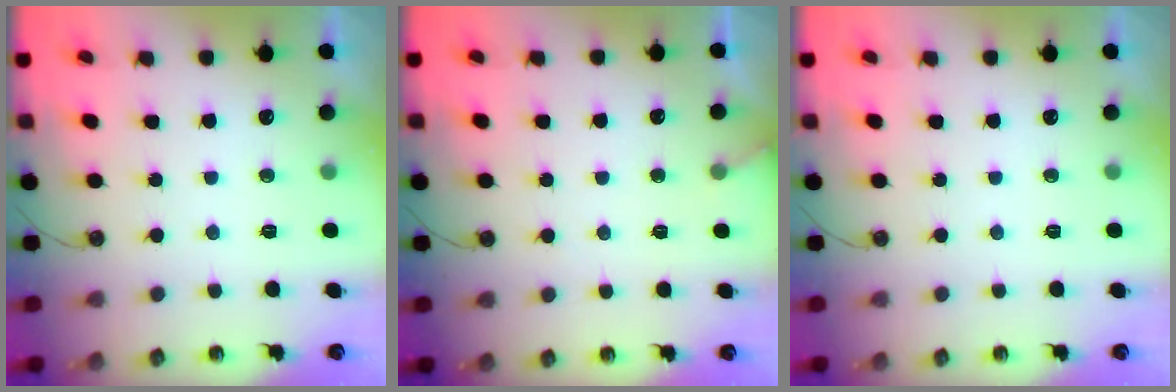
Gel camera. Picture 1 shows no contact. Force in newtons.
{"total": 4.1, "press": 4.0, "slide": 0.4}
{"total": 0.0}